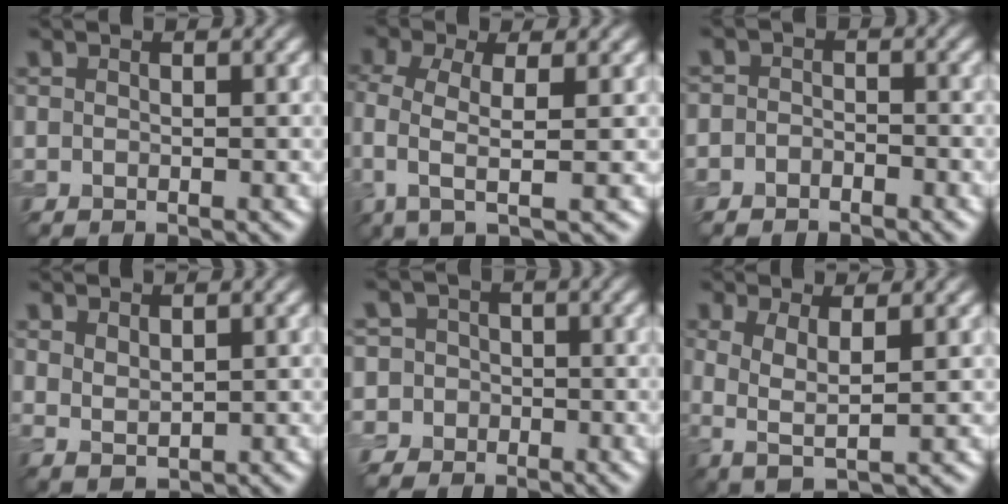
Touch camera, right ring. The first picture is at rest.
{"total": 4.5, "force": [-0.4, 1.5, 4.2], "torque": [-0.090, -0.005, -0.012]}
{"total": 1.5, "force": [-1.2, 0.9, 0.2], "torque": [0.000, 0.005, -0.025]}
{"total": 1.8, "force": [1.2, 0.8, 1.2], "torque": [-0.028, -0.006, 0.029]}
{"total": 5.4, "force": [-1.0, 5.3, 0.6], "torque": [0.002, 0.020, -0.056]}
{"total": 3.3, "force": [0.2, 0.9, 3.2], "torque": [-0.066, -0.005, 0.003]}